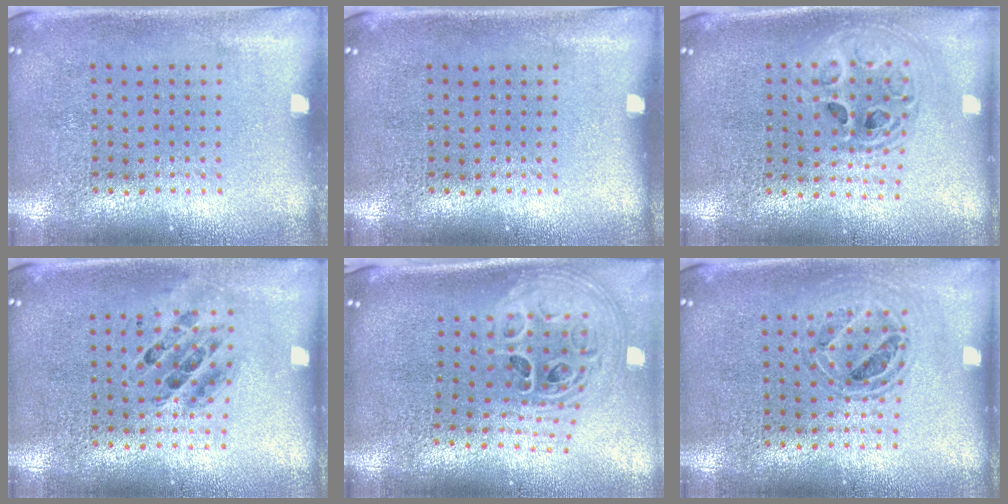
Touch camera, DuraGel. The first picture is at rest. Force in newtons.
{"total": 0.0}
{"total": 1.9, "press": 1.6, "slide": 1.1}
{"total": 0.7, "press": 0.7, "slide": 0.0}
{"total": 2.9, "press": 2.0, "slide": 2.1}
{"total": 0.8, "press": 0.8, "slide": 0.2}